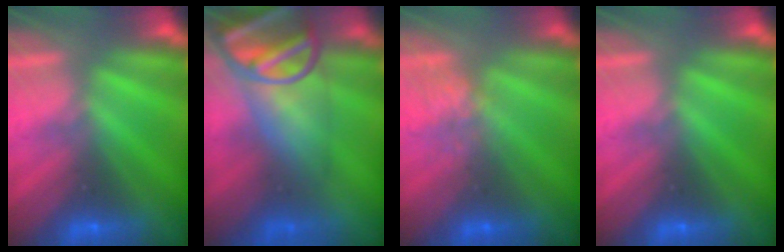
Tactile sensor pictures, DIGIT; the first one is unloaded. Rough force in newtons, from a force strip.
{"total": 8.3}
{"total": 2.4}
{"total": 0.0}